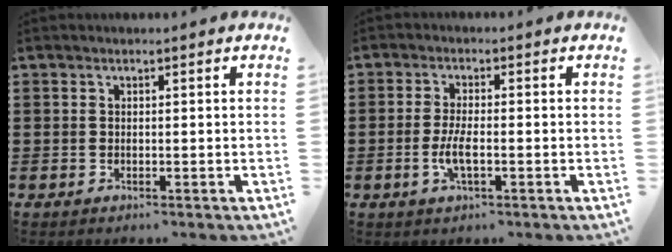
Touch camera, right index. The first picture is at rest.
{"total": 4.0, "force": [-1.1, 1.0, 3.7], "torque": [-0.076, -0.003, -0.024]}